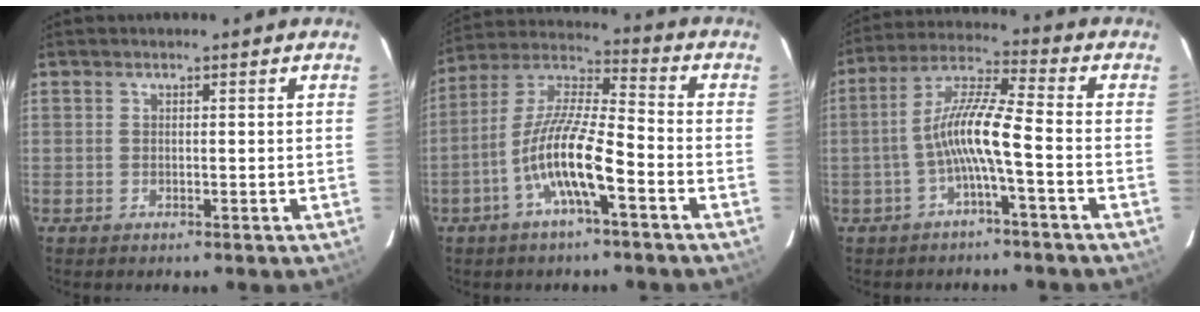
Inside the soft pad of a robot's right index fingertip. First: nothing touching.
{"total": 12.8, "force": [-5.4, 2.1, 11.4], "torque": [-0.227, 0.001, -0.107]}
{"total": 8.7, "force": [-2.9, 0.2, 8.2], "torque": [-0.179, 0.017, -0.055]}